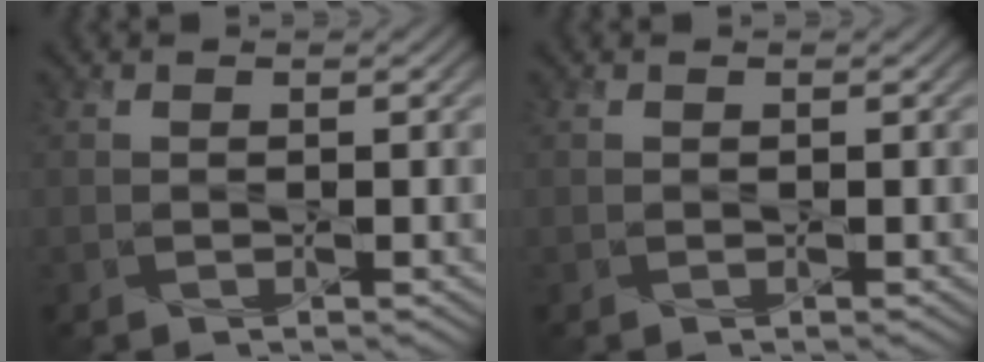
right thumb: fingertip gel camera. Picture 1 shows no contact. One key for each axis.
{"total": 0.0}